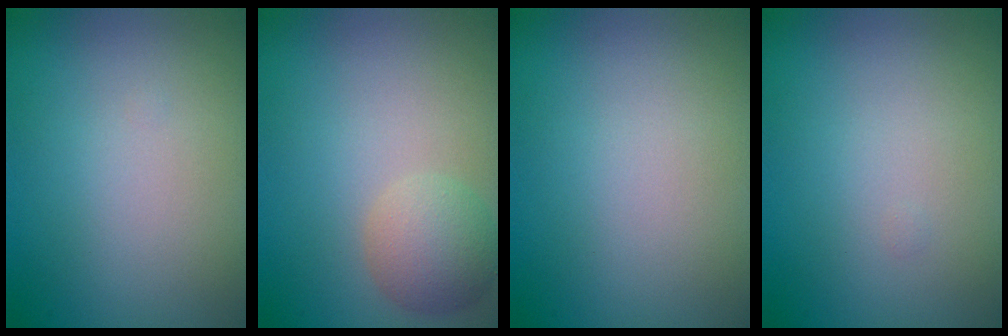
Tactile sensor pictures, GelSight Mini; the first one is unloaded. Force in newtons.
{"total": 3.3, "press": 3.2, "slide": 0.3}
{"total": 0.0}
{"total": 0.0}